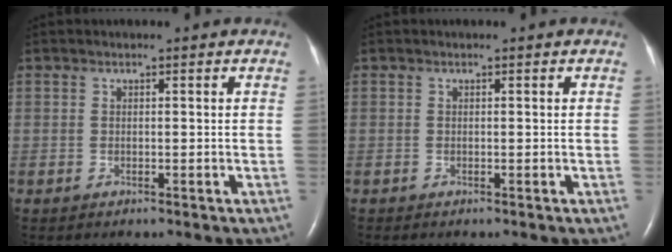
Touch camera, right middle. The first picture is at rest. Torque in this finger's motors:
{"motor_torque": [0.00, 0.00, 0.00, 0.00]}